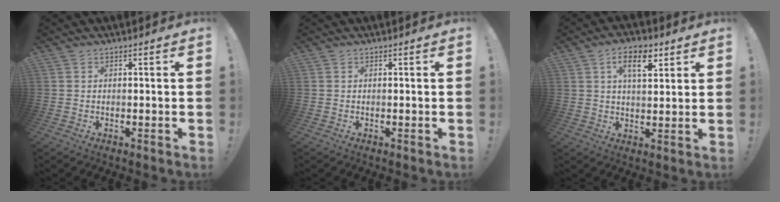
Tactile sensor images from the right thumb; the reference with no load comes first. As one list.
[{"total": 0.0}, {"total": 9.1, "force": [4.2, 4.1, 6.9], "torque": [-0.099, -0.010, 0.071]}]